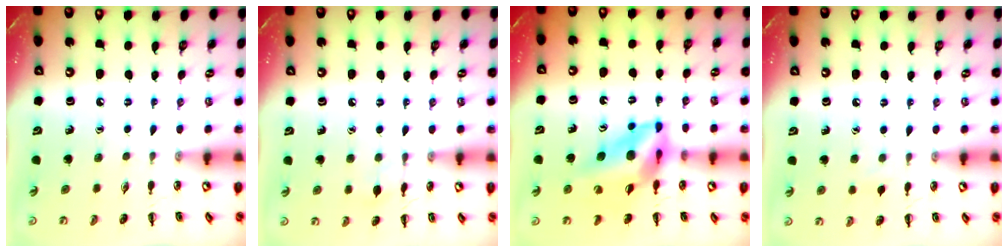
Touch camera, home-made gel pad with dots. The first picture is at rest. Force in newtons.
{"total": 6.5, "press": 6.1, "slide": 2.2}
{"total": 12.5, "press": 11.9, "slide": 3.8}
{"total": 3.7, "press": 3.4, "slide": 1.4}